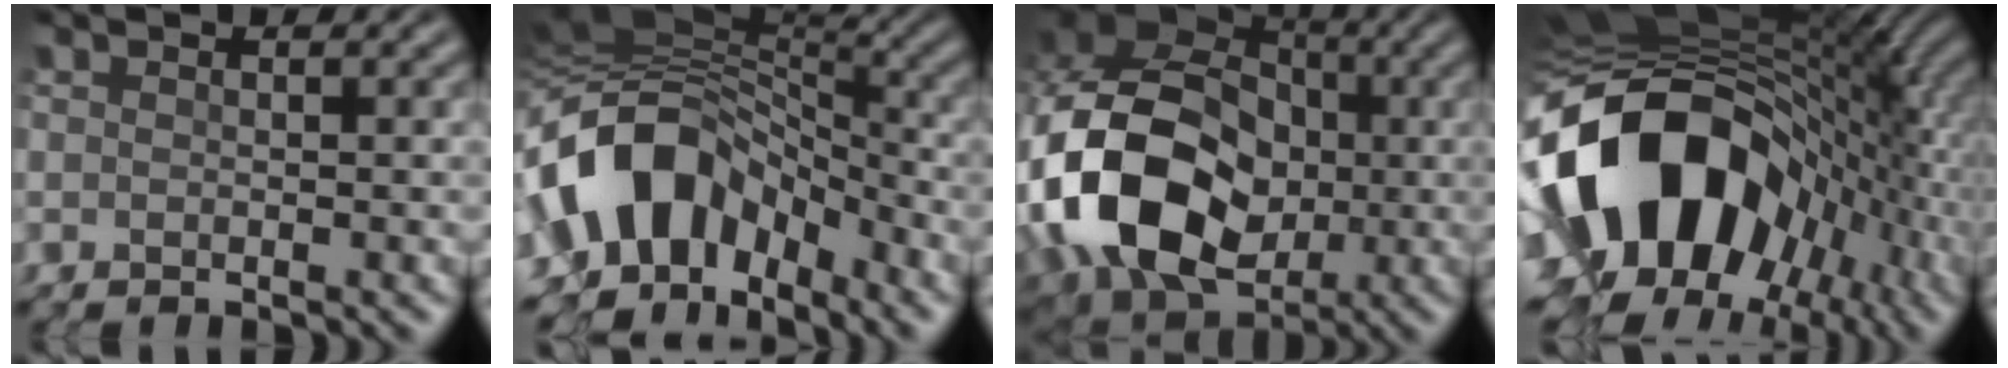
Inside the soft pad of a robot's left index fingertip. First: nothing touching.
{"total": 11.2, "force": [-4.2, 7.5, 7.2], "torque": [-0.133, 0.019, -0.085]}
{"total": 16.9, "force": [-2.4, 13.1, 10.5], "torque": [-0.229, -0.017, -0.049]}
{"total": 18.0, "force": [-2.7, 12.9, 12.2], "torque": [-0.239, -0.003, -0.046]}